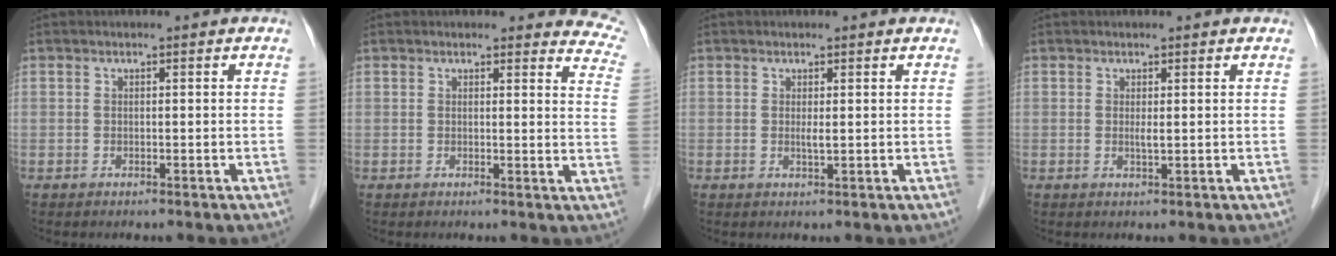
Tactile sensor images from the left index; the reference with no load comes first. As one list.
[{"total": 9.1, "force": [8.8, 2.4, 1.0], "torque": [0.036, -0.055, 0.045]}, {"total": 0.9, "force": [-0.1, 0.0, 0.9], "torque": [-0.023, -0.008, -0.001]}, {"total": 0.8, "force": [-0.1, 0.0, 0.8], "torque": [-0.021, -0.007, -0.001]}]